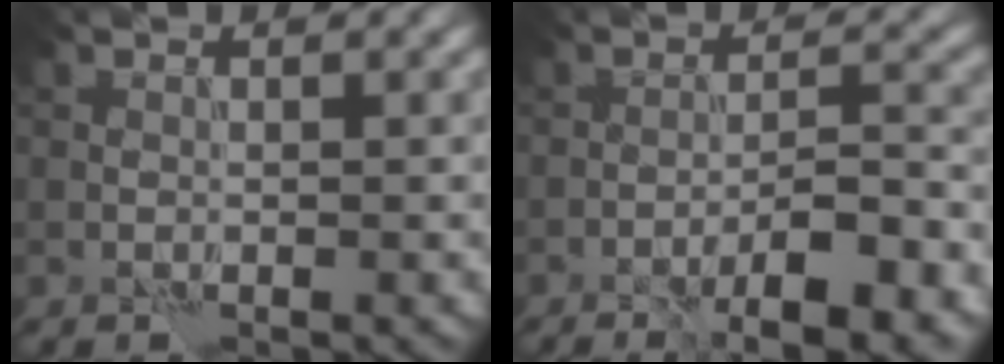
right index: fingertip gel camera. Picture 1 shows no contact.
{"total": 6.7, "force": [-4.0, 1.2, 5.2], "torque": [-0.073, 0.012, -0.061]}